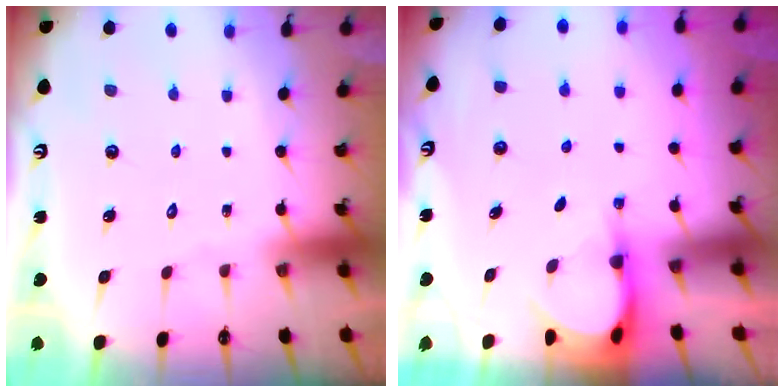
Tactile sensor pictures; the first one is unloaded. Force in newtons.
{"total": 3.7, "press": 3.6, "slide": 0.4}